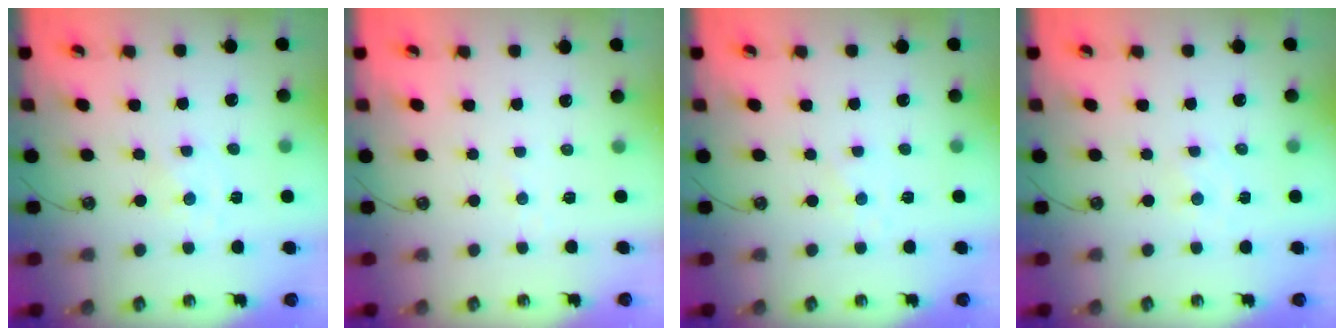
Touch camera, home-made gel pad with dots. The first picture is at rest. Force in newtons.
{"total": 1.8, "press": 1.7, "slide": 0.2}
{"total": 1.4, "press": 1.3, "slide": 0.4}
{"total": 0.8, "press": 0.8, "slide": 0.2}